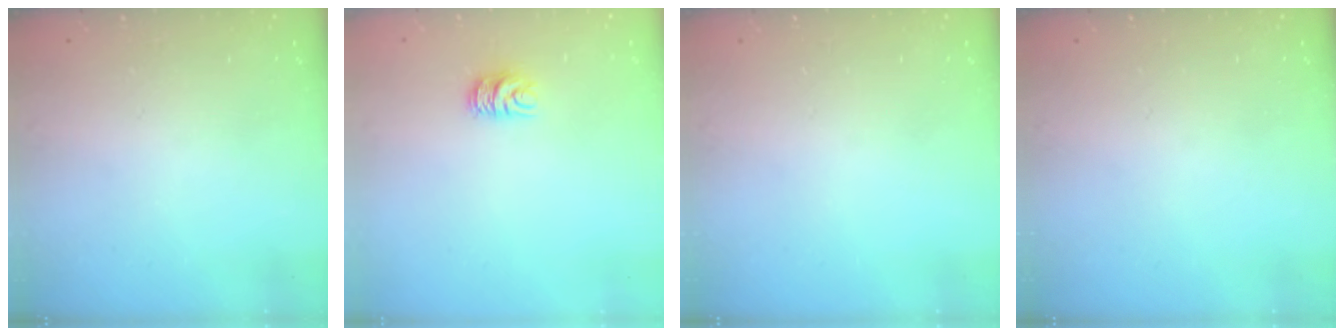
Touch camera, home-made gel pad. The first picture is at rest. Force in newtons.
{"total": 5.6, "press": 5.6, "slide": 0.4}
{"total": 0.0}
{"total": 0.0}